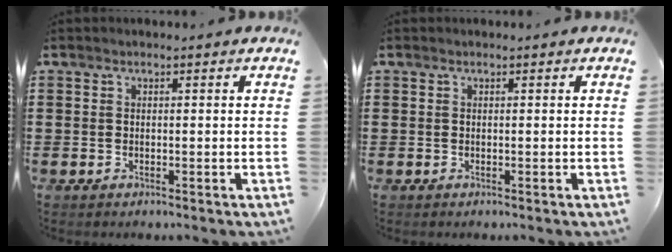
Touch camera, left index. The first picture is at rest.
{"total": 0.0}